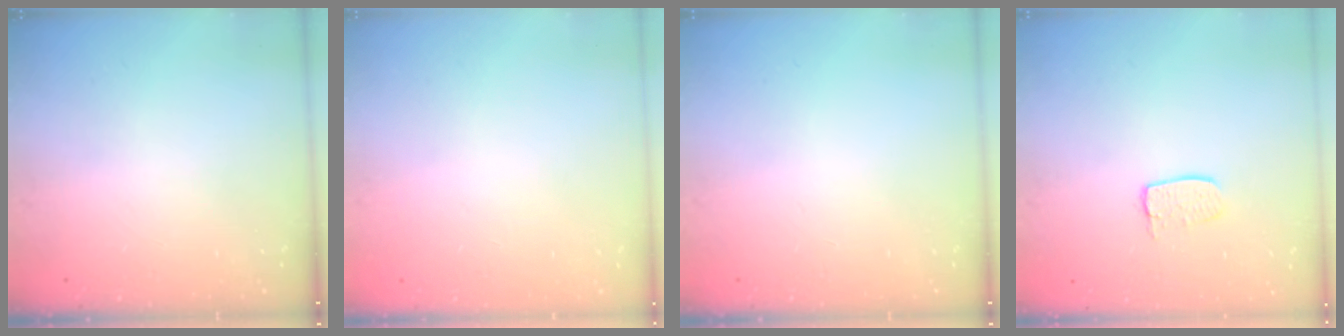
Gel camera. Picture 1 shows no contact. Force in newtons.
{"total": 0.0}
{"total": 0.0}
{"total": 5.6, "press": 5.6, "slide": 0.4}